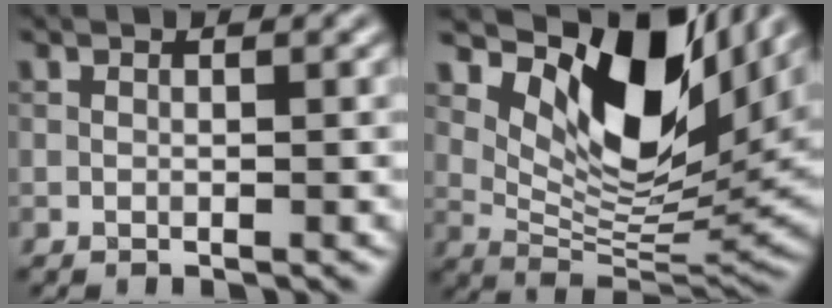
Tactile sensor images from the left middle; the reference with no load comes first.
{"total": 12.6, "force": [6.3, 5.7, 9.3], "torque": [-0.150, -0.009, 0.121]}